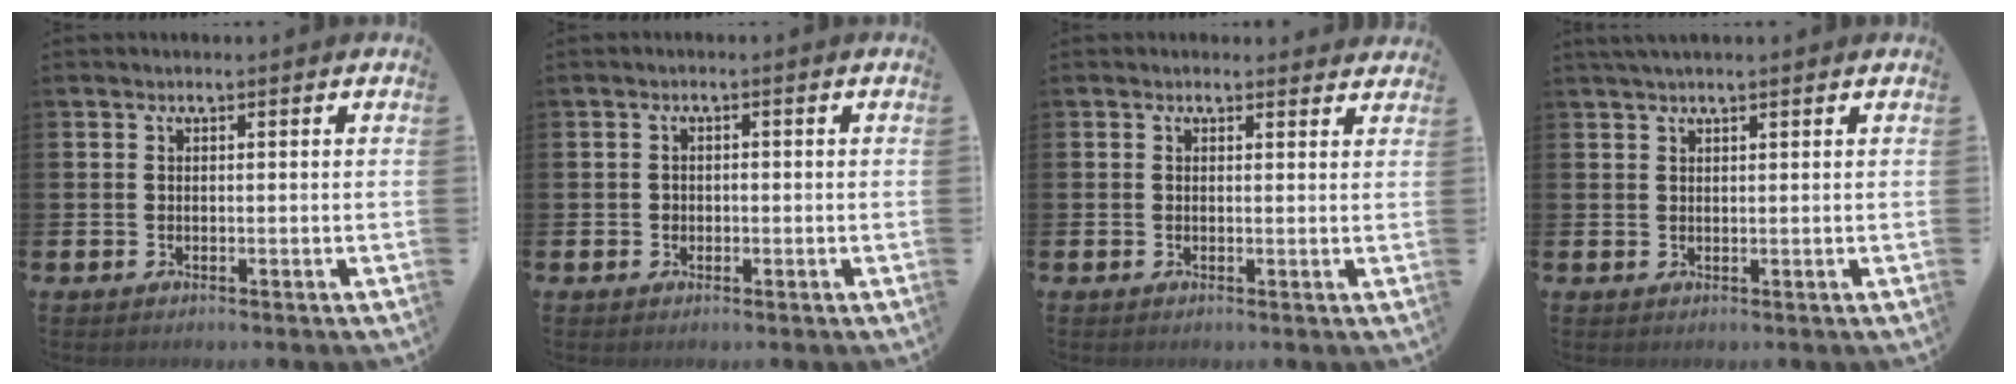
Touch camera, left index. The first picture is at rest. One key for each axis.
{"total": 0.9, "fx": -0.1, "fy": 0.8, "fz": 0.3, "tx": -0.008, "ty": 0.007, "tz": -0.004}
{"total": 1.0, "fx": 0.9, "fy": 0.3, "fz": 0.0, "tx": 0.006, "ty": 0.000, "tz": 0.015}
{"total": 1.6, "fx": 1.4, "fy": 0.1, "fz": 0.8, "tx": -0.017, "ty": 0.002, "tz": 0.025}